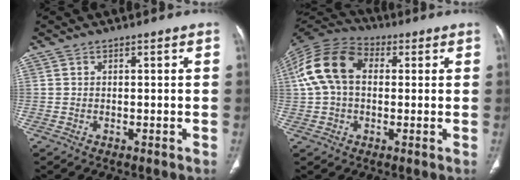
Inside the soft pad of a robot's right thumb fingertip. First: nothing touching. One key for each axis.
{"total": 13.9, "fx": 2.1, "fy": 9.6, "fz": 9.8, "tx": -0.193, "ty": 0.037, "tz": 0.027}